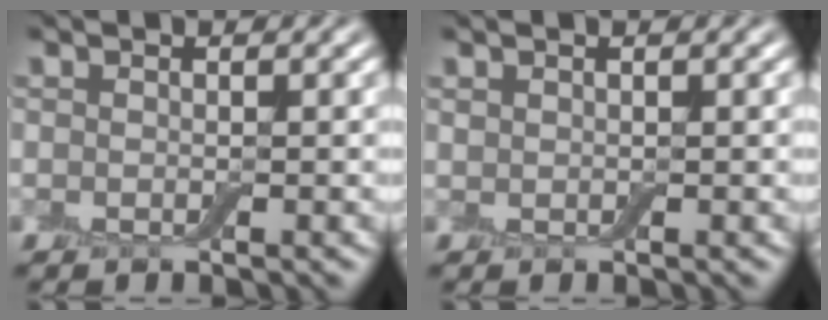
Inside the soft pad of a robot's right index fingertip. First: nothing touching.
{"total": 0.0}